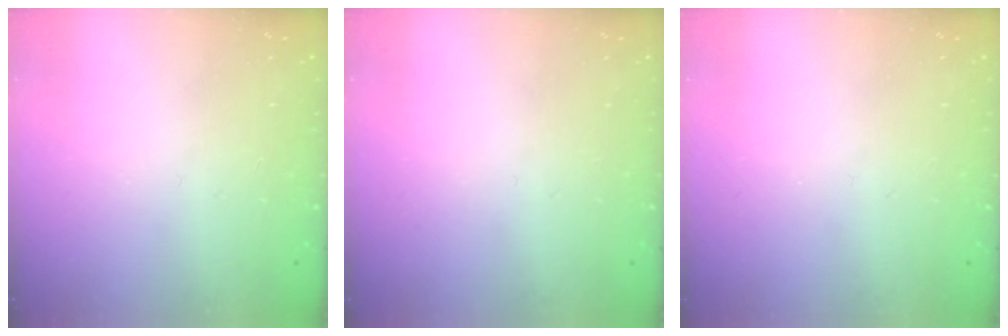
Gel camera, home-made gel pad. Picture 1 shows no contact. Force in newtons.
{"total": 0.0}
{"total": 0.0}